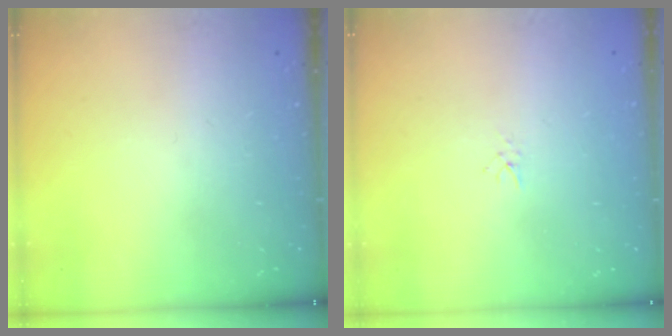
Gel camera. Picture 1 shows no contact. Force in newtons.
{"total": 2.0, "press": 2.0, "slide": 0.3}